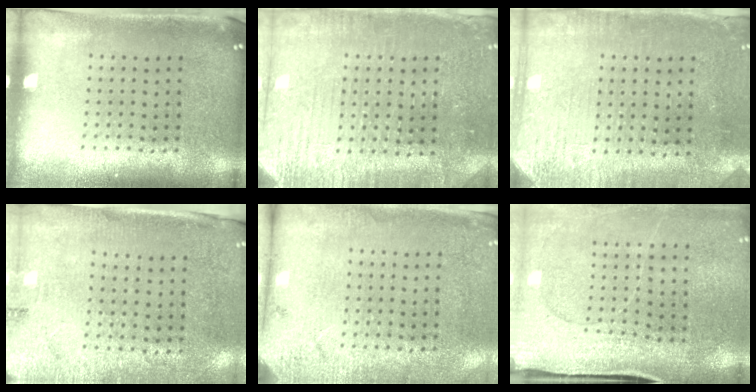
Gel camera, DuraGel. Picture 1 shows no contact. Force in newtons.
{"total": 3.2, "press": 3.2, "slide": 0.4}
{"total": 3.1, "press": 2.6, "slide": 1.6}
{"total": 2.7, "press": 2.3, "slide": 1.4}
{"total": 2.7, "press": 2.3, "slide": 1.3}
{"total": 2.9, "press": 2.8, "slide": 0.7}